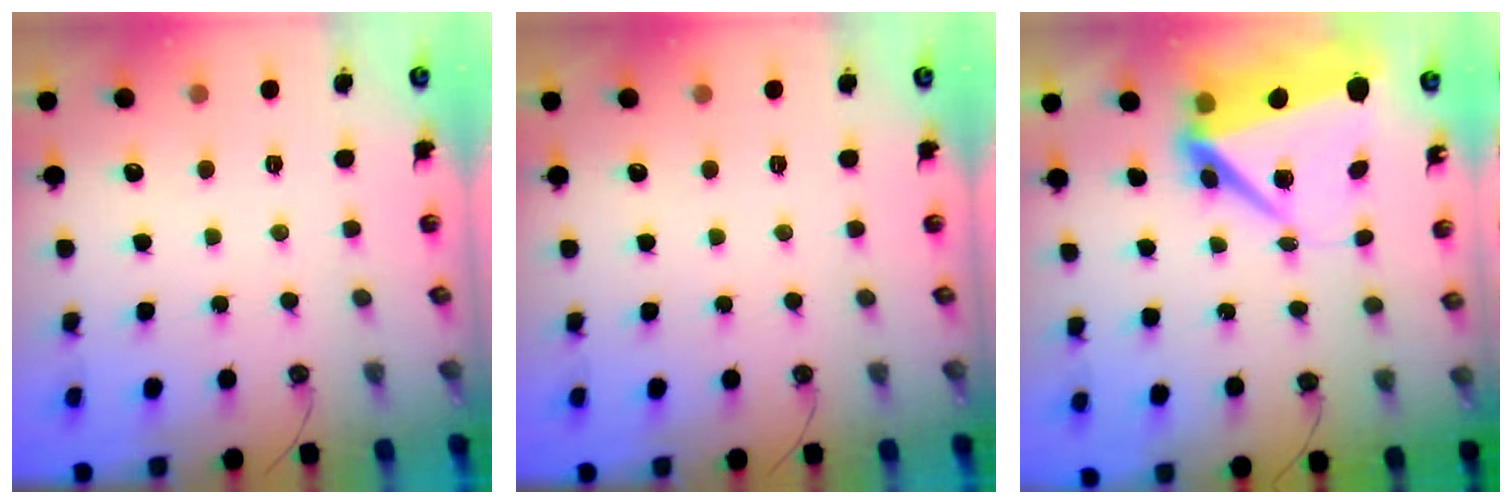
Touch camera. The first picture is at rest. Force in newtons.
{"total": 0.0}
{"total": 10.8, "press": 10.7, "slide": 1.2}